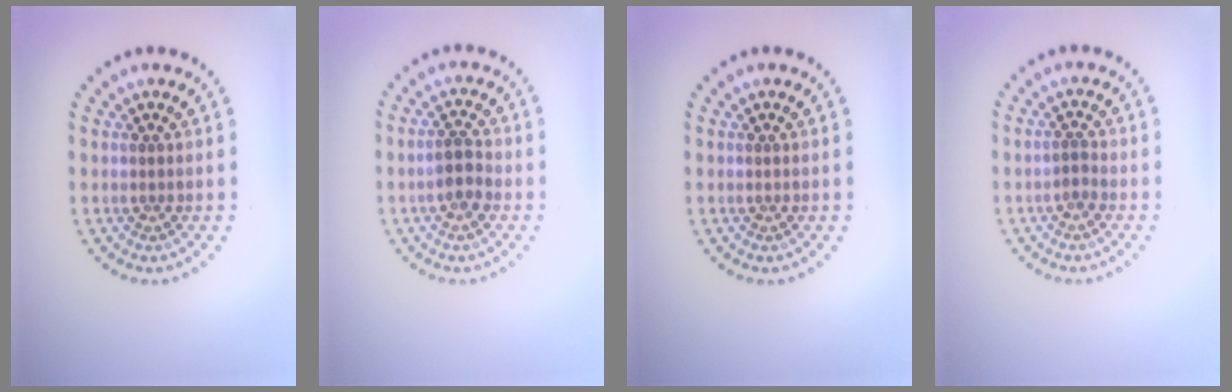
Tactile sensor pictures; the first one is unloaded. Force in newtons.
{"total": 1.9, "press": 1.8, "slide": 0.7}
{"total": 0.0}
{"total": 0.7, "press": 0.4, "slide": 0.6}